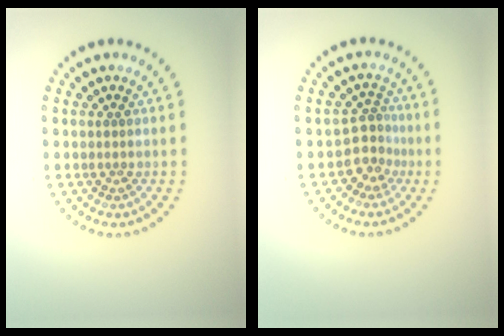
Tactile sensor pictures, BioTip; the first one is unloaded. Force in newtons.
{"total": 2.8, "press": 1.9, "slide": 2.0}